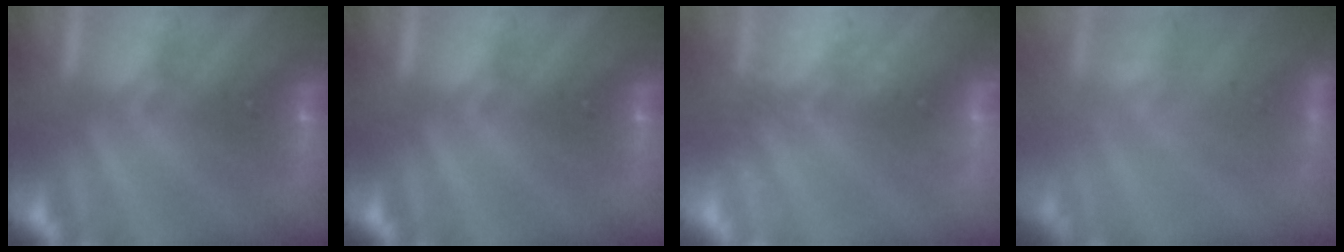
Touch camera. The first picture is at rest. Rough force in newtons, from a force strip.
{"total": 0.0}
{"total": 2.4}
{"total": 3.4}